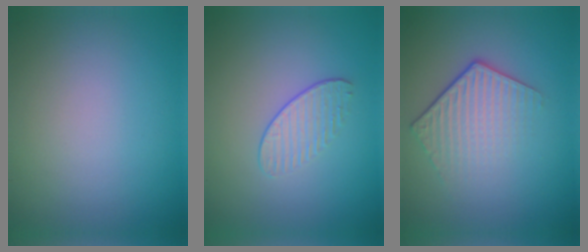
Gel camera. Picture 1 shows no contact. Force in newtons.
{"total": 1.6, "press": 1.1, "slide": 1.2}
{"total": 4.2, "press": 2.9, "slide": 3.0}